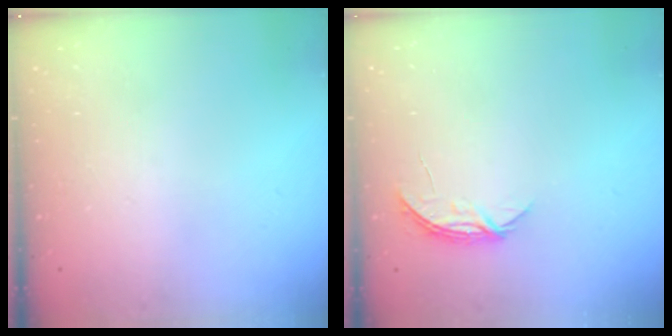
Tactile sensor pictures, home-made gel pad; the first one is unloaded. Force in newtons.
{"total": 4.0, "press": 4.0, "slide": 0.5}